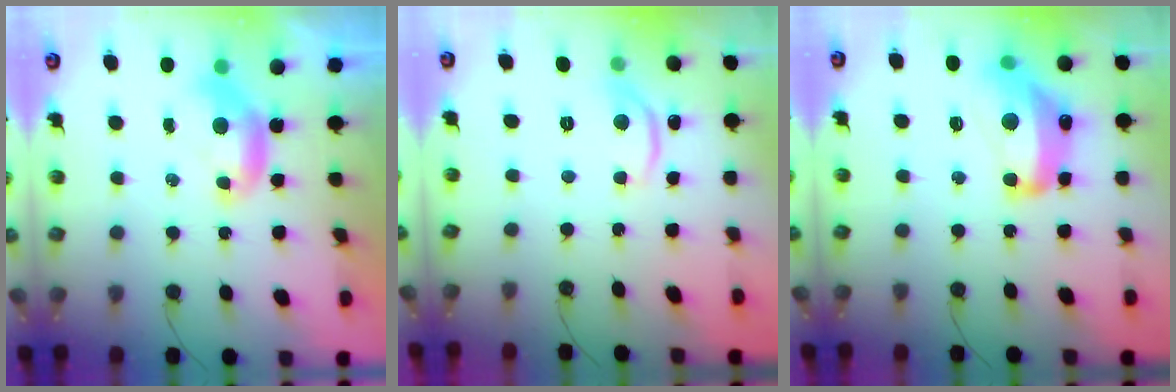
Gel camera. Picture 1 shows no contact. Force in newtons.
{"total": 5.7, "press": 5.7, "slide": 0.5}
{"total": 11.4, "press": 11.4, "slide": 0.8}